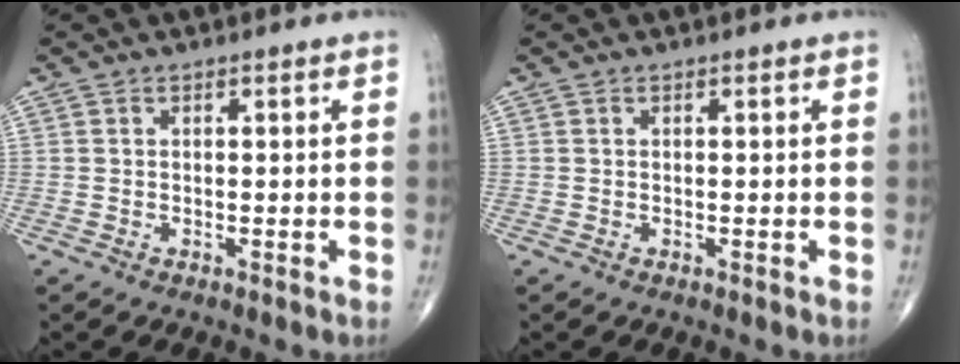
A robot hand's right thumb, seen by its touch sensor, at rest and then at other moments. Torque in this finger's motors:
{"motor_torque": [0.00, 0.00, 0.05, 0.04, 0.00]}